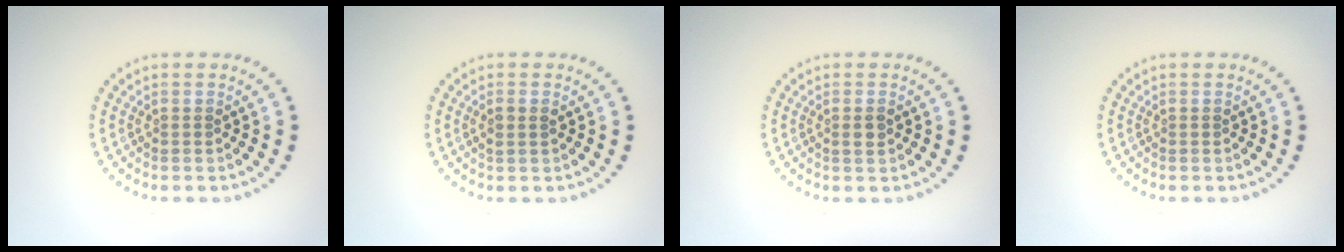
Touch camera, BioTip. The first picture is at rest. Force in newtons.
{"total": 1.1, "press": 1.1, "slide": 0.2}
{"total": 1.1, "press": 1.0, "slide": 0.3}
{"total": 0.0}